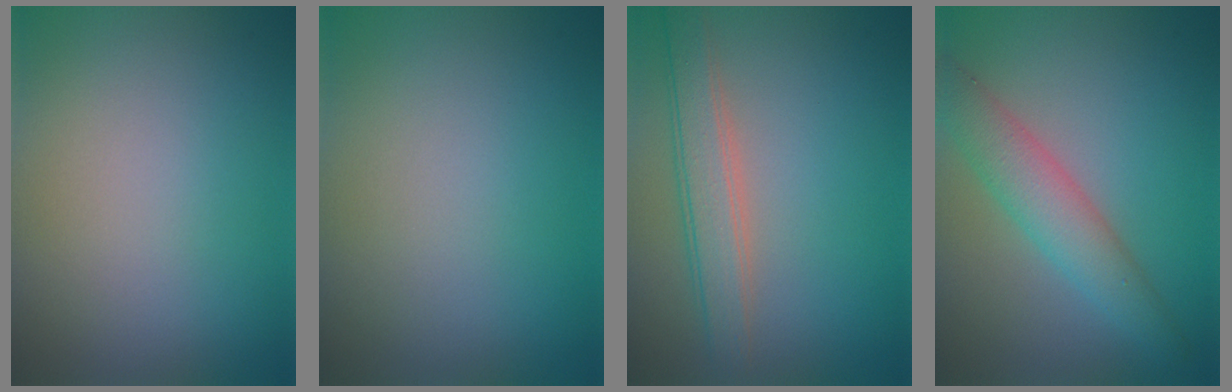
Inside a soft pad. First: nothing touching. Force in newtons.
{"total": 0.0}
{"total": 3.6, "press": 3.6, "slide": 0.1}
{"total": 4.3, "press": 4.3, "slide": 0.1}